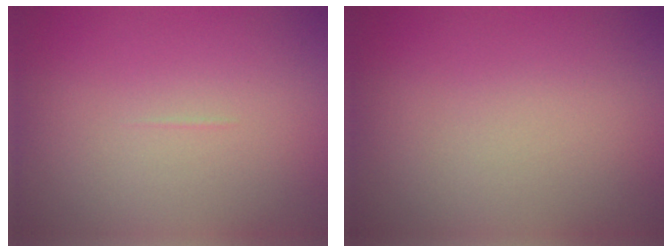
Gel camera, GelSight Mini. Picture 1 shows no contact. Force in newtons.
{"total": 0.0}